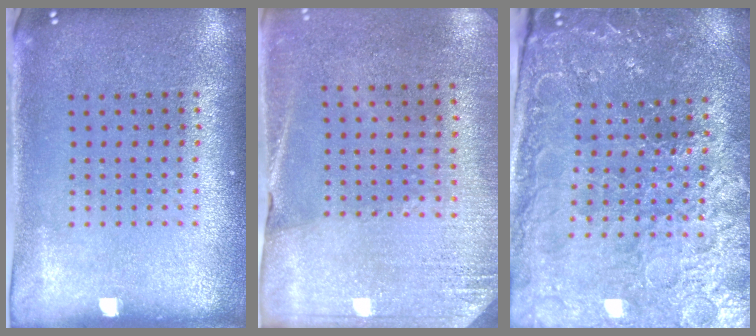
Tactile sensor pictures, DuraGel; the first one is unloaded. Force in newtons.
{"total": 2.6, "press": 2.4, "slide": 1.1}
{"total": 3.4, "press": 3.4, "slide": 0.3}